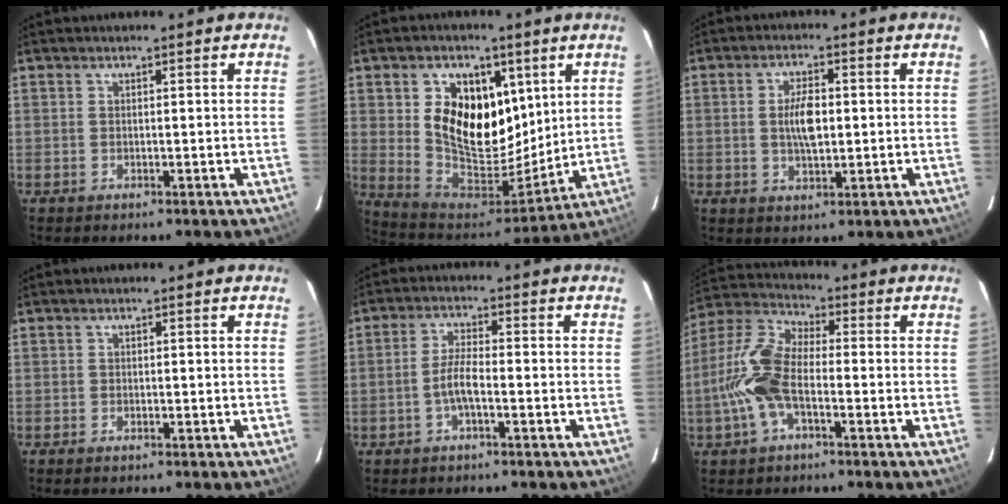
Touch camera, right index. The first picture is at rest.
{"total": 17.3, "force": [5.1, 11.3, 12.1], "torque": [-0.234, -0.006, 0.104]}
{"total": 5.8, "force": [0.2, 2.6, 5.2], "torque": [-0.097, 0.003, 0.005]}
{"total": 0.8, "force": [-0.6, 0.4, 0.3], "torque": [-0.007, -0.002, -0.013]}
{"total": 4.0, "force": [-1.8, 0.7, 3.5], "torque": [-0.077, 0.005, -0.034]}
{"total": 10.5, "force": [-3.0, 4.5, 9.0], "torque": [-0.206, 0.012, -0.064]}